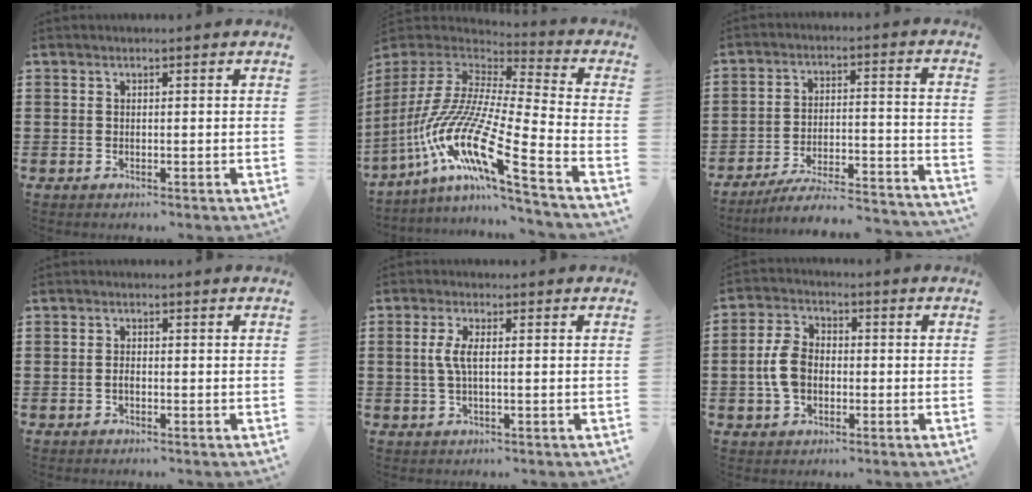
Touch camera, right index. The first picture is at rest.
{"total": 15.3, "force": [-9.1, 1.4, 12.3], "torque": [-0.275, -0.023, -0.182]}
{"total": 6.9, "force": [-5.8, 0.6, 3.6], "torque": [-0.052, -0.001, -0.114]}
{"total": 0.9, "force": [-0.4, 0.3, 0.8], "torque": [-0.018, -0.006, -0.006]}
{"total": 3.3, "force": [0.2, 0.3, 3.3], "torque": [-0.078, -0.007, -0.004]}
{"total": 5.7, "force": [-0.7, 3.6, 4.4], "torque": [-0.113, -0.001, -0.020]}